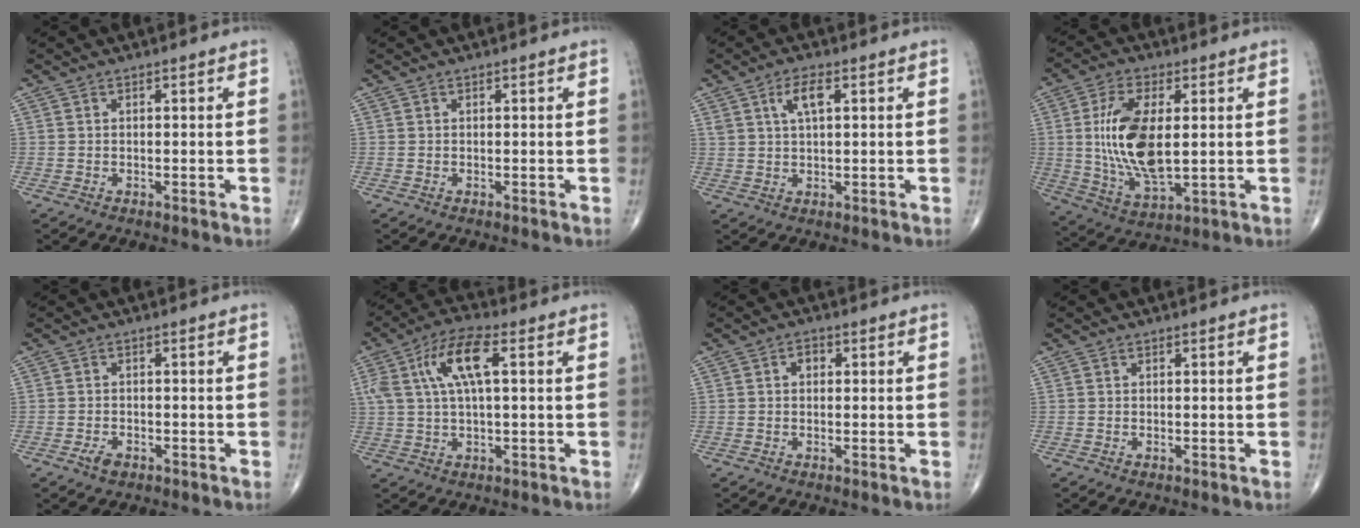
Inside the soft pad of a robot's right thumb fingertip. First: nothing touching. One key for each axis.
{"total": 0.0}
{"total": 4.5, "fx": 1.7, "fy": 1.8, "fz": 3.7, "tx": -0.071, "ty": 0.003, "tz": 0.035}
{"total": 15.1, "fx": 1.4, "fy": 6.9, "fz": 13.3, "tx": -0.262, "ty": -0.017, "tz": 0.035}
{"total": 2.3, "fx": -1.3, "fy": 1.3, "fz": 1.3, "tx": -0.023, "ty": 0.004, "tz": -0.021}
{"total": 10.2, "fx": 2.6, "fy": 3.5, "fz": 9.3, "tx": -0.202, "ty": 0.023, "tz": 0.048}
{"total": 1.8, "fx": 0.2, "fy": 1.4, "fz": 1.1, "tx": -0.008, "ty": 0.007, "tz": 0.000}
{"total": 0.0}